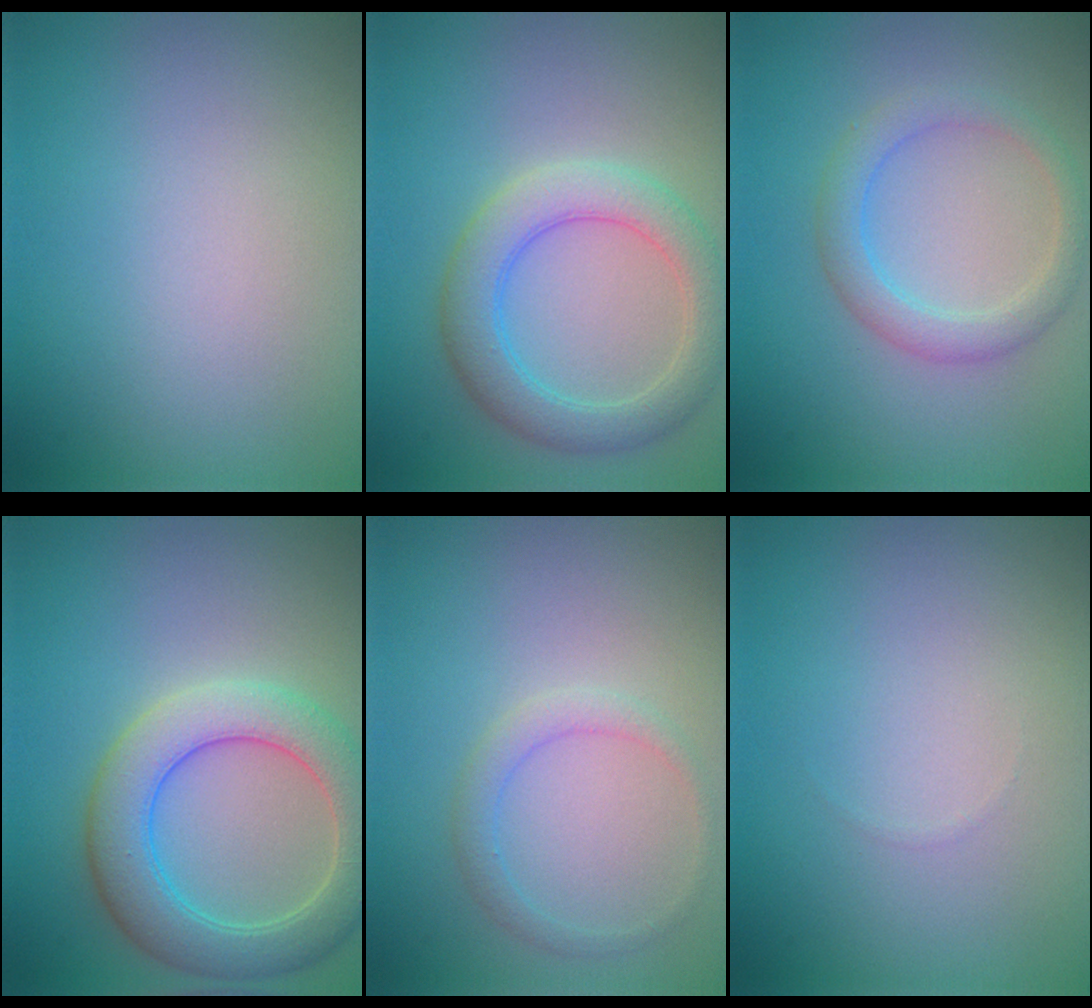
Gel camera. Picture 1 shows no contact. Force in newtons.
{"total": 4.5, "press": 4.5, "slide": 0.2}
{"total": 2.7, "press": 2.7, "slide": 0.1}
{"total": 6.0, "press": 6.0, "slide": 0.3}
{"total": 1.6, "press": 1.6, "slide": 0.2}
{"total": 0.0}